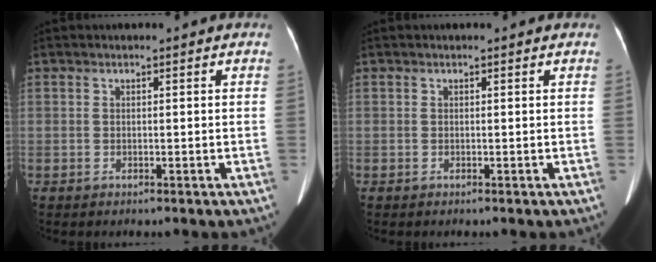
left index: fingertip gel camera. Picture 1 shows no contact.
{"total": 1.3, "force": [1.2, 0.2, 0.5], "torque": [-0.003, 0.002, 0.009]}